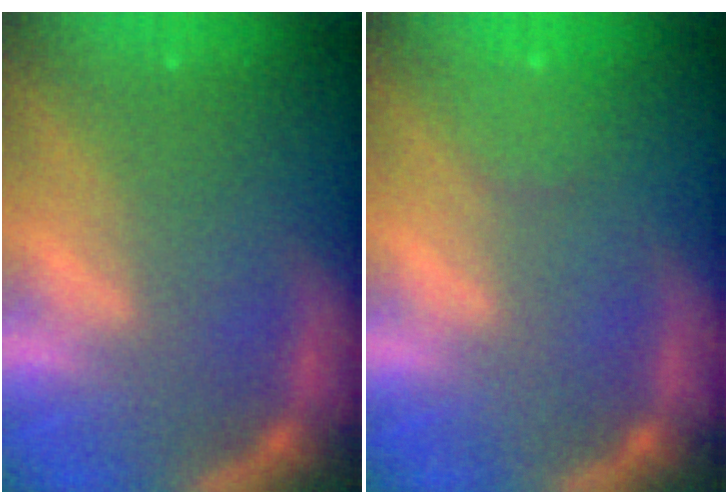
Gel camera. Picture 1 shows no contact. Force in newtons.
{"total": 1.9}